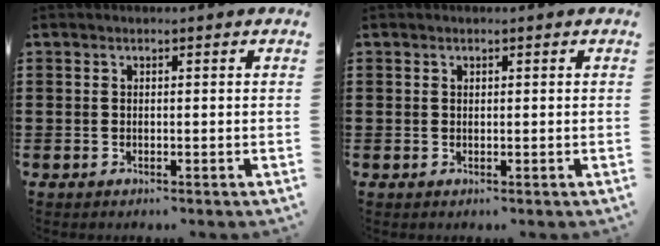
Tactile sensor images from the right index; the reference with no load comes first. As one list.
[{"total": 1.6, "force": [-0.2, -0.5, -1.5], "torque": [0.032, -0.001, -0.003]}]